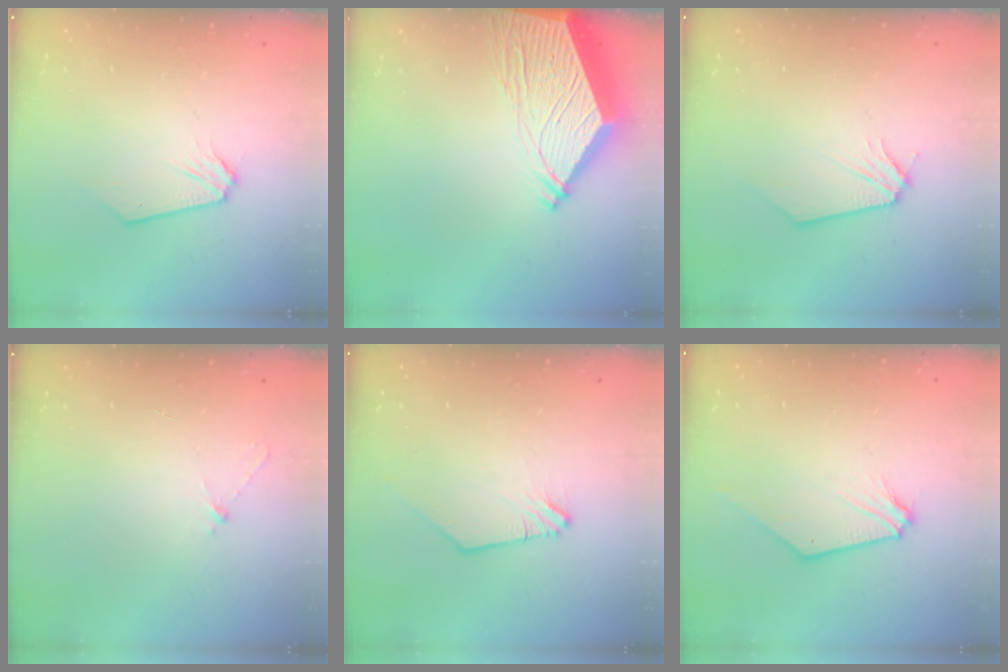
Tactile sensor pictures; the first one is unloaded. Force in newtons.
{"total": 12.3, "press": 12.2, "slide": 1.5}
{"total": 0.0}
{"total": 3.1, "press": 3.1, "slide": 0.4}
{"total": 0.0}
{"total": 2.1, "press": 2.1, "slide": 0.6}